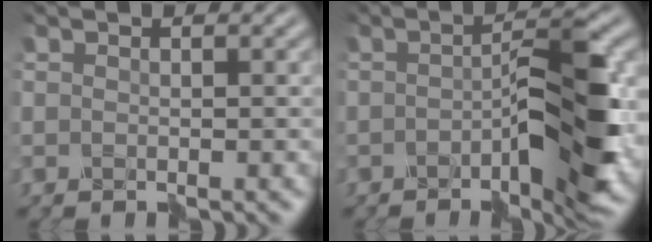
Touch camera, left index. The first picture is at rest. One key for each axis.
{"total": 7.8, "fx": -2.2, "fy": 1.6, "fz": 7.3, "tx": -0.109, "ty": 0.009, "tz": -0.039}